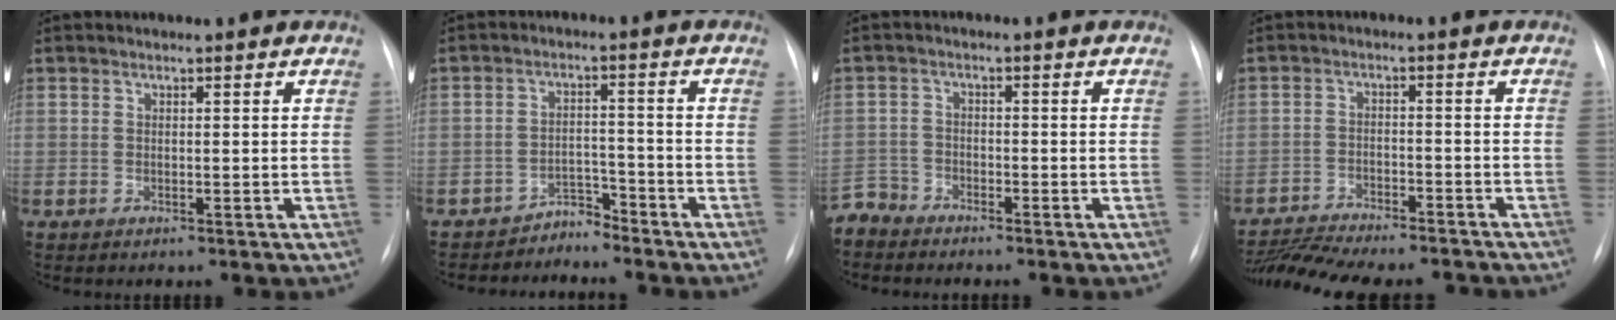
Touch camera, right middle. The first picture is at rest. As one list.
[{"total": 3.2, "force": [-3.1, 0.6, -0.5], "torque": [0.017, -0.002, -0.050]}, {"total": 3.3, "force": [-3.1, 0.7, -0.7], "torque": [0.020, -0.007, -0.060]}, {"total": 15.3, "force": [-14.1, 2.3, 5.5], "torque": [-0.114, -0.005, -0.204]}]